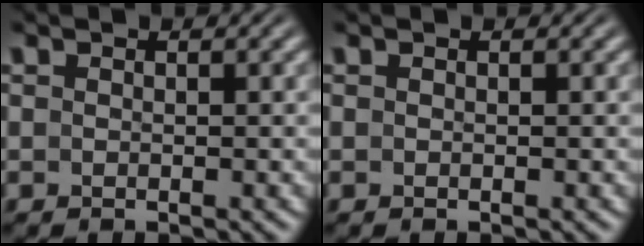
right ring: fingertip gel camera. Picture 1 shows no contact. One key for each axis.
{"total": 0.0}